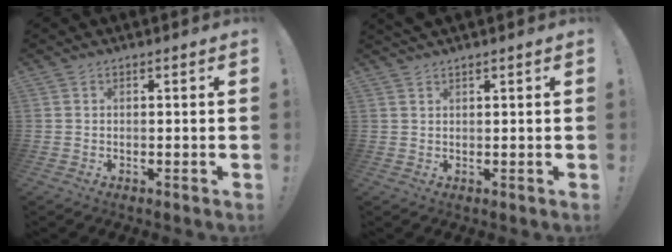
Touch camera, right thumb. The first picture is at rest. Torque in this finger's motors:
{"motor_torque": [-0.07, 0.07, 0.26, 0.19, 0.09]}